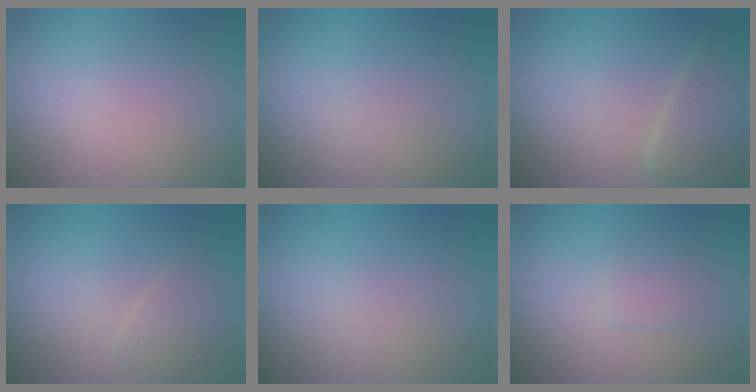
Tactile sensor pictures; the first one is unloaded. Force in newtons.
{"total": 0.0}
{"total": 2.7, "press": 2.7, "slide": 0.1}
{"total": 1.7, "press": 1.7, "slide": 0.1}
{"total": 0.0}
{"total": 1.3, "press": 1.3, "slide": 0.1}